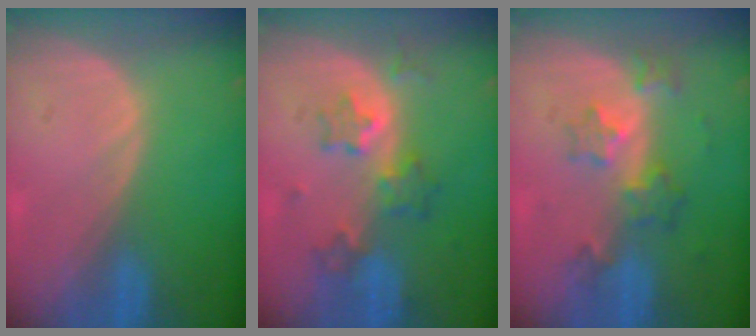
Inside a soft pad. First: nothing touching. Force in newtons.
{"total": 6.4, "press": 5.9, "slide": 2.7}
{"total": 5.8, "press": 5.3, "slide": 2.3}